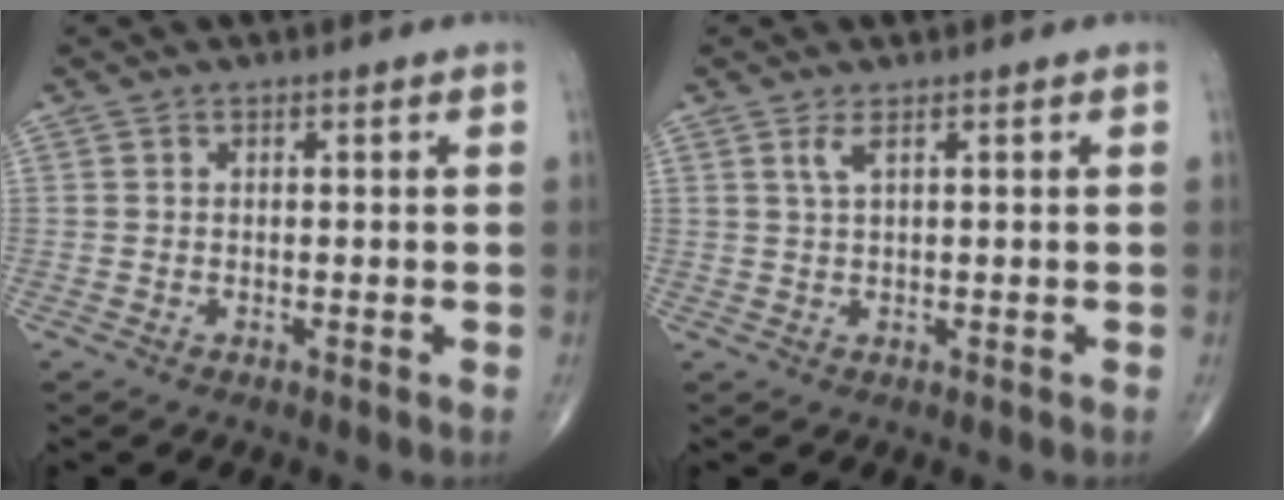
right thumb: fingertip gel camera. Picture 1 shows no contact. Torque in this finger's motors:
{"motor_torque": [0.03, 0.03, 0.03, 0.01, 0.01]}